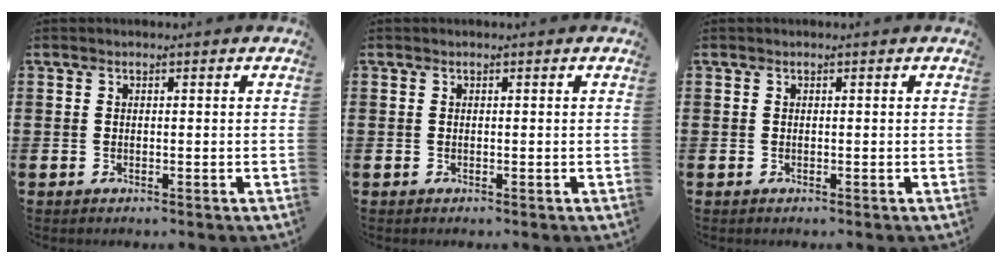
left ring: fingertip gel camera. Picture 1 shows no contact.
{"total": 0.0}
{"total": 0.0}